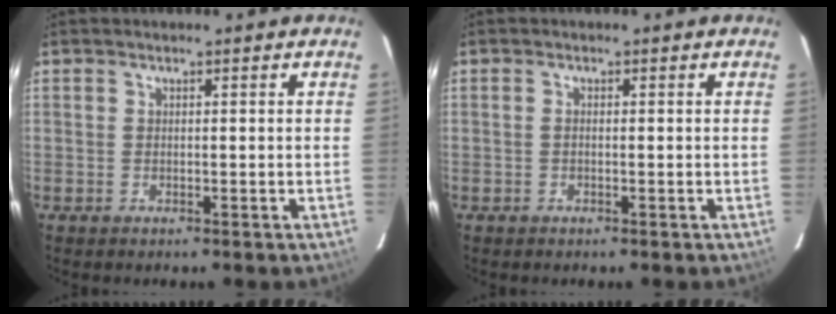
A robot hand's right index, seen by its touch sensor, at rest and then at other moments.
{"total": 0.5, "force": [-0.1, 0.2, 0.5], "torque": [-0.011, 0.002, -0.004]}